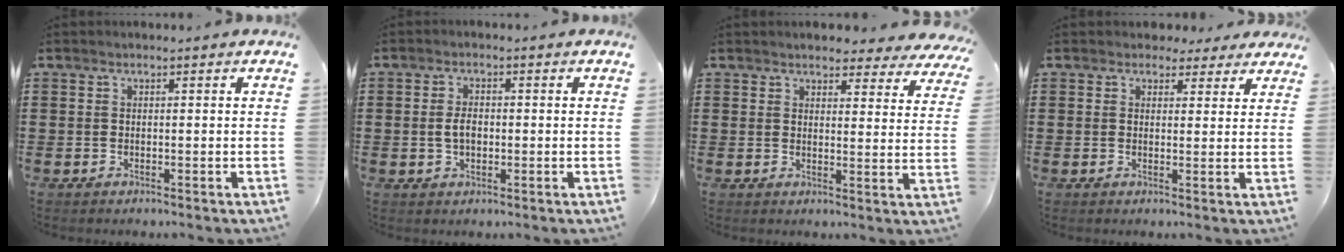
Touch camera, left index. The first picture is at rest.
{"total": 3.1, "force": [-0.3, 1.7, 2.6], "torque": [-0.052, 0.005, -0.006]}
{"total": 3.6, "force": [3.5, 0.5, 0.9], "torque": [-0.023, -0.016, 0.062]}
{"total": 2.5, "force": [2.0, 1.4, 0.5], "torque": [-0.011, 0.001, 0.036]}